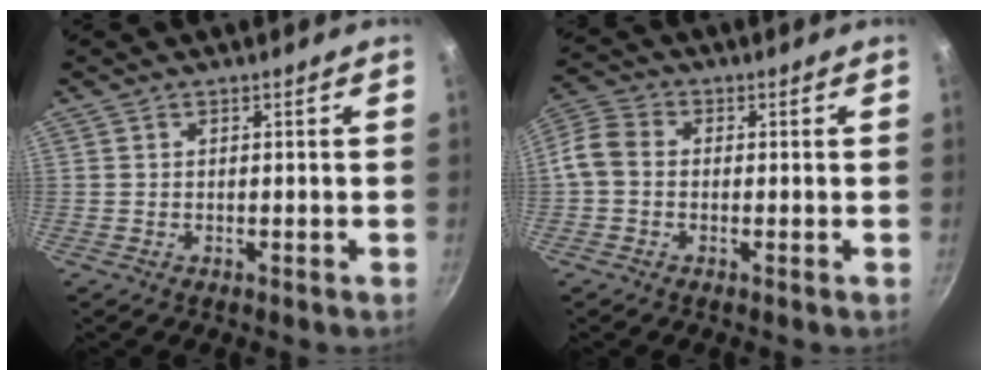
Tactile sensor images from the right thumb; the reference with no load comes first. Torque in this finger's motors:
{"motor_torque": [0.00, 0.08, 0.21, -0.23, 0.05]}